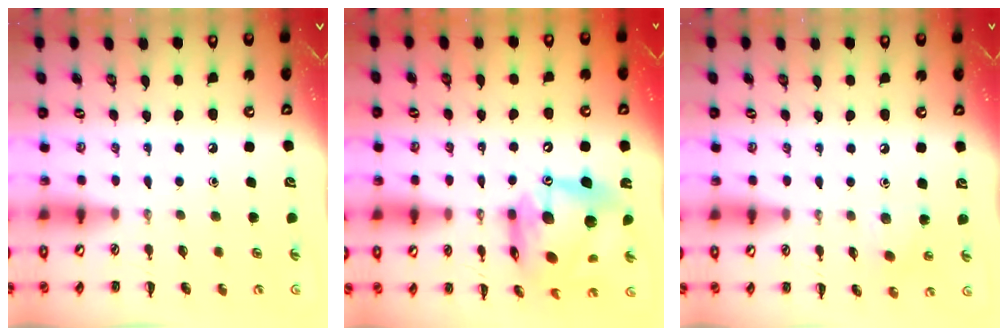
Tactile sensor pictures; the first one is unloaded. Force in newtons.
{"total": 16.8, "press": 15.9, "slide": 5.3}
{"total": 5.7, "press": 5.6, "slide": 1.0}